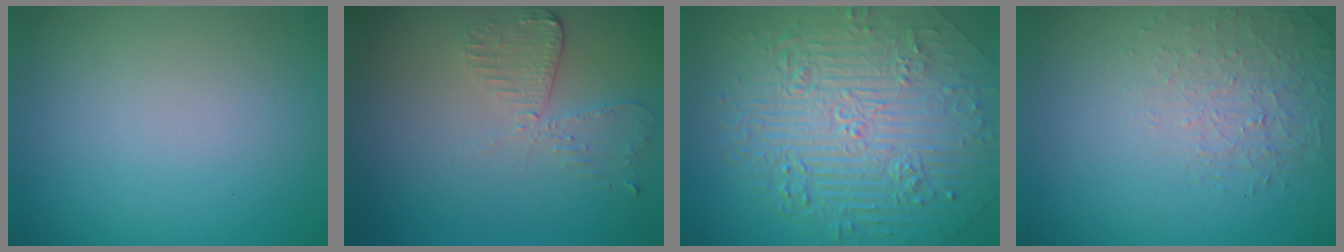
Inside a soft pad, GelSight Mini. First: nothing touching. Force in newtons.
{"total": 2.9, "press": 2.6, "slide": 1.3}
{"total": 10.9, "press": 7.2, "slide": 8.3}
{"total": 1.5, "press": 0.8, "slide": 1.3}